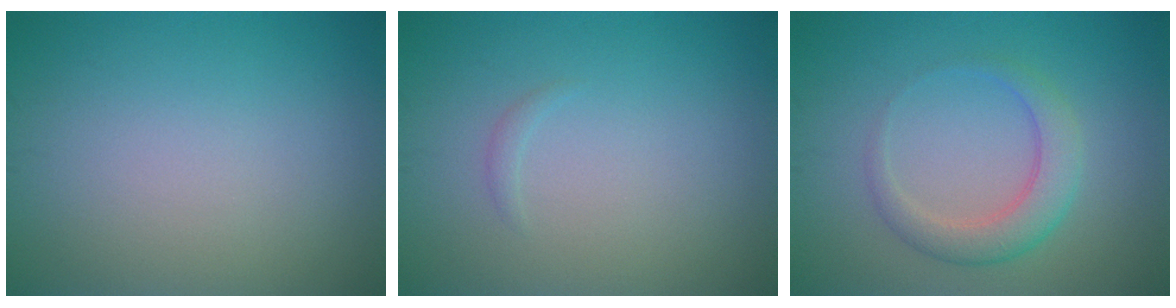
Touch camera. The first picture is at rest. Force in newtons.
{"total": 0.6, "press": 0.5, "slide": 0.1}
{"total": 3.3, "press": 3.3, "slide": 0.2}